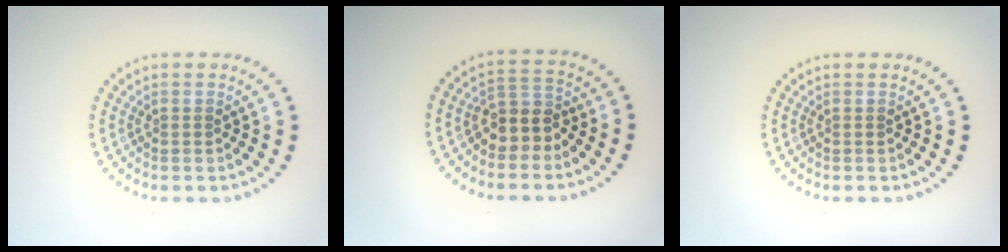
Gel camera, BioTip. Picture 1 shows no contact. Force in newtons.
{"total": 3.1, "press": 2.6, "slide": 1.6}
{"total": 0.0}